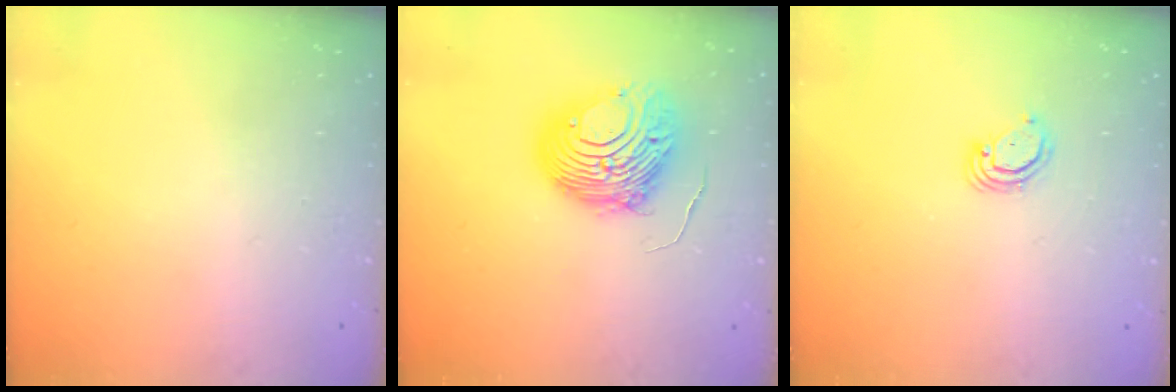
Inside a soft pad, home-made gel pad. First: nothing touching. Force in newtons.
{"total": 10.9, "press": 10.8, "slide": 1.3}
{"total": 2.9, "press": 2.9, "slide": 0.2}